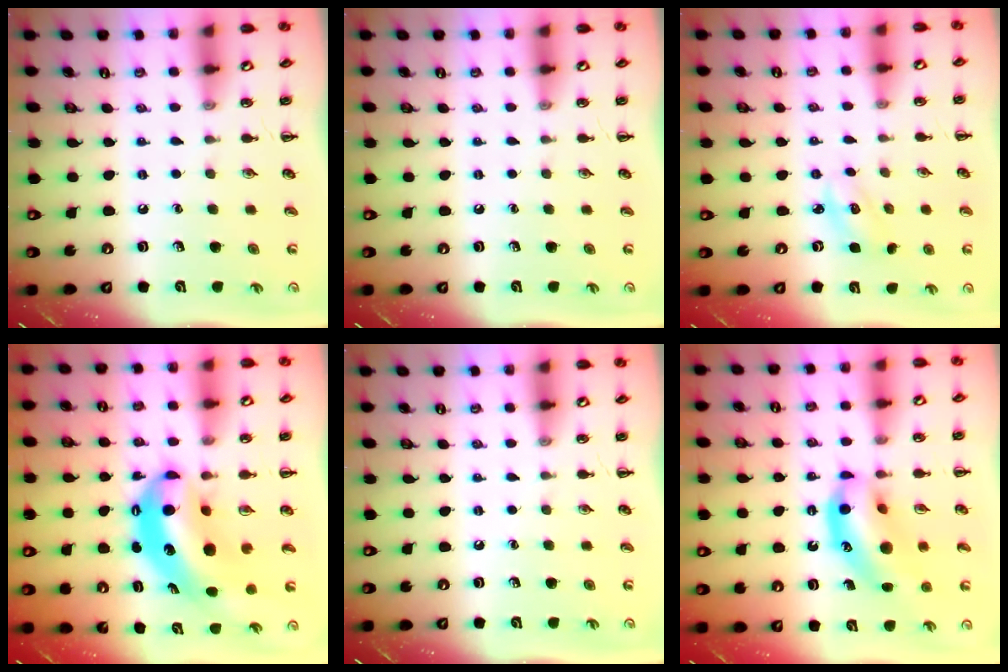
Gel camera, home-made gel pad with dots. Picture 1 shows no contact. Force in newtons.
{"total": 0.0}
{"total": 2.6, "press": 2.5, "slide": 0.6}
{"total": 10.2, "press": 9.9, "slide": 2.3}
{"total": 0.0}
{"total": 13.8, "press": 13.4, "slide": 3.3}